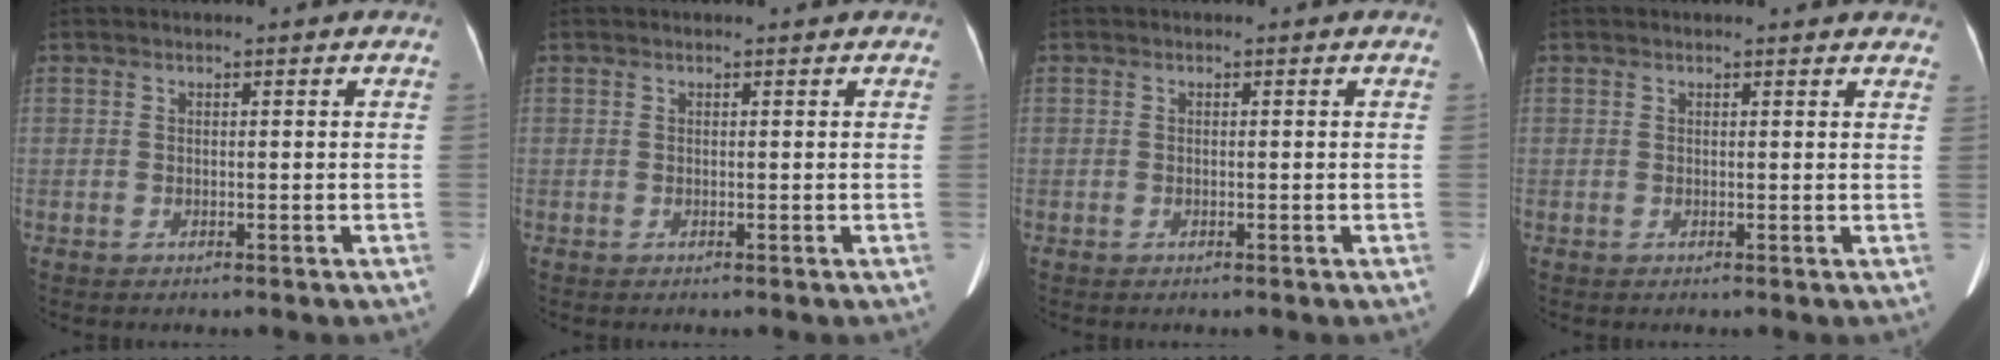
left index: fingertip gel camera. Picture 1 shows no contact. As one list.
[{"total": 1.4, "force": [1.3, 0.1, 0.4], "torque": [-0.011, 0.016, 0.015]}, {"total": 0.0}, {"total": 7.9, "force": [7.4, 1.4, 2.4], "torque": [-0.016, 0.007, 0.063]}]